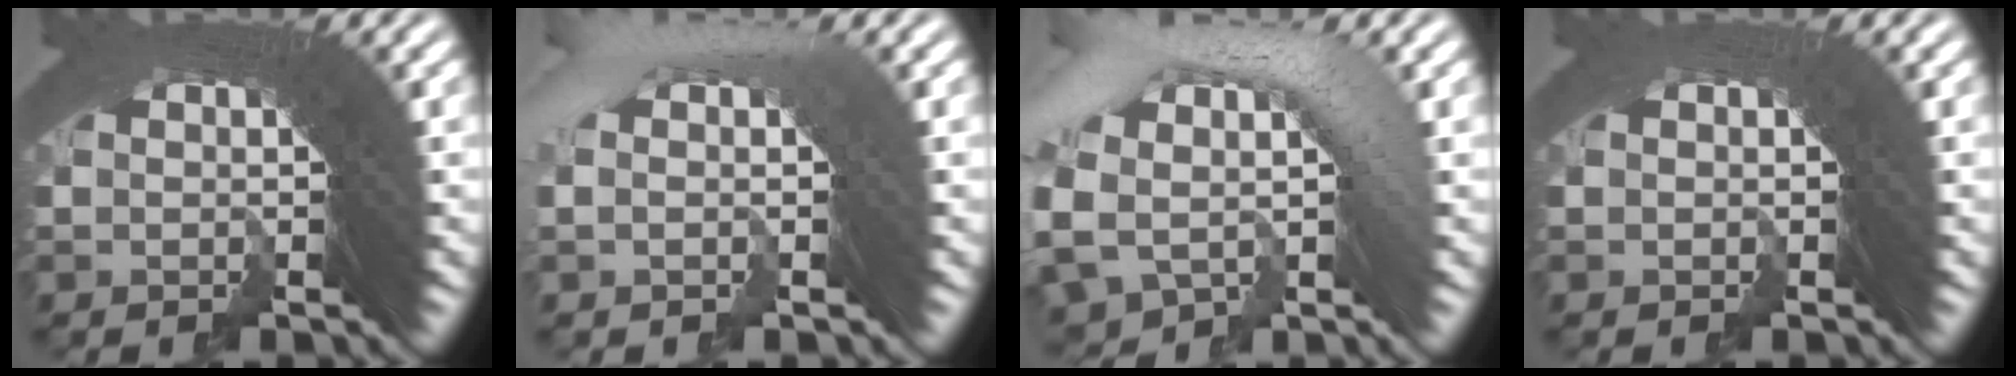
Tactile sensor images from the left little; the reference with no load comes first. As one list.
[{"total": 1.2, "force": [0.2, -0.2, 1.1], "torque": [-0.015, 0.030, -0.006]}, {"total": 5.1, "force": [0.3, 2.9, 4.1], "torque": [-0.080, 0.012, 0.008]}, {"total": 0.6, "force": [-0.4, -0.2, -0.4], "torque": [0.008, 0.003, -0.009]}]